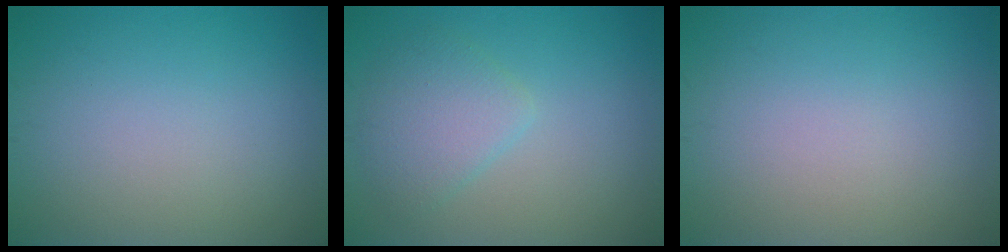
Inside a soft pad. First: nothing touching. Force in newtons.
{"total": 3.0, "press": 3.0, "slide": 0.2}
{"total": 0.0}